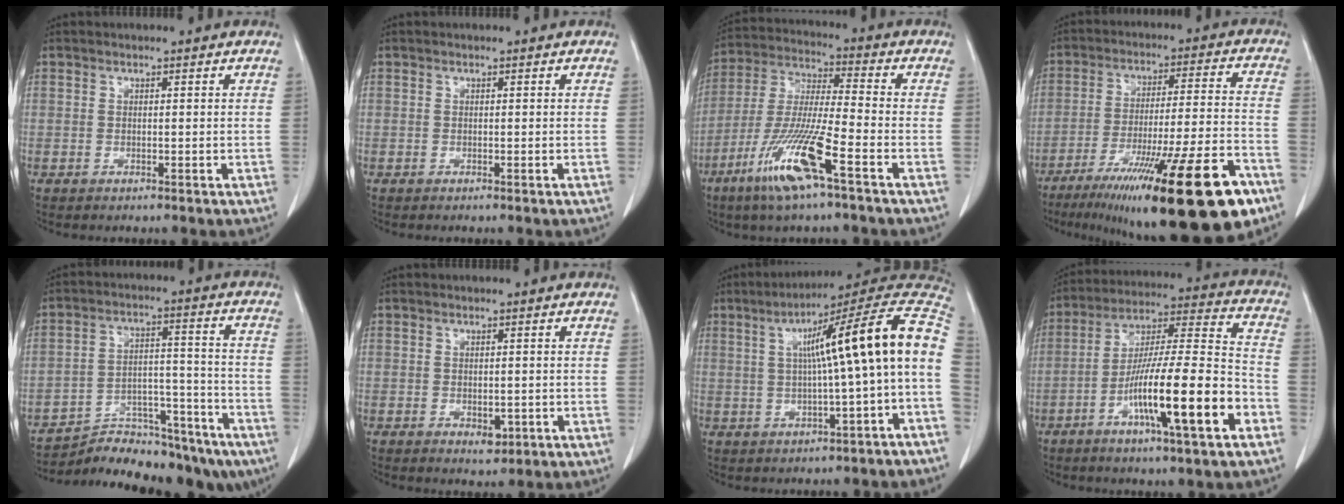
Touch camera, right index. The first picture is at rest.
{"total": 0.0}
{"total": 13.8, "force": [-7.2, 0.4, 11.8], "torque": [-0.244, -0.026, -0.140]}
{"total": 25.2, "force": [-16.1, 1.4, 19.4], "torque": [-0.241, -0.027, -0.259]}
{"total": 18.7, "force": [-16.9, 5.9, 5.4], "torque": [-0.069, 0.041, -0.244]}
{"total": 2.3, "force": [-0.7, 1.3, 1.7], "torque": [-0.024, -0.002, -0.002]}
{"total": 16.3, "force": [0.9, -0.2, 16.3], "torque": [-0.224, 0.044, 0.009]}
{"total": 18.1, "force": [-7.4, 1.0, 16.5], "torque": [-0.282, -0.007, -0.125]}